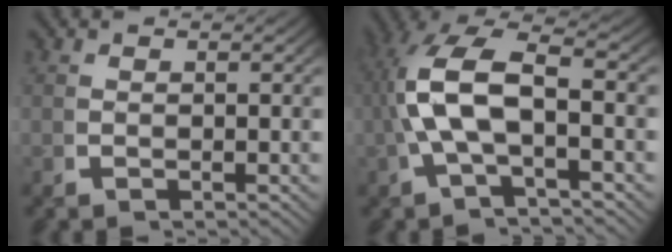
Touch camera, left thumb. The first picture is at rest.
{"total": 8.4, "force": [0.1, 4.2, 7.3], "torque": [-0.165, -0.011, 0.005]}